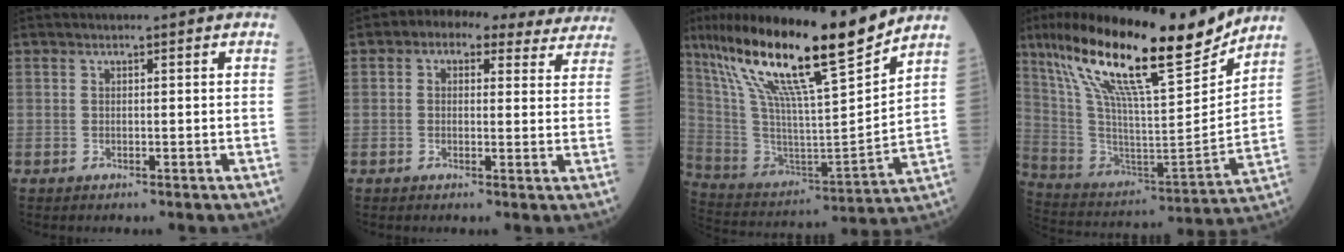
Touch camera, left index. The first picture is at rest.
{"total": 12.1, "force": [9.5, 5.9, 4.6], "torque": [-0.036, 0.044, 0.098]}
{"total": 21.9, "force": [16.0, 1.0, 14.9], "torque": [-0.260, 0.004, 0.290]}
{"total": 24.3, "force": [17.8, 3.0, 16.2], "torque": [-0.288, 0.002, 0.310]}